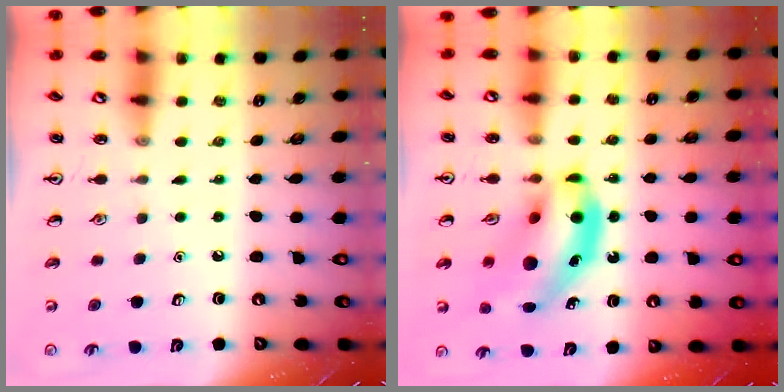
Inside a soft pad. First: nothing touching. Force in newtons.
{"total": 14.9, "press": 14.2, "slide": 4.5}